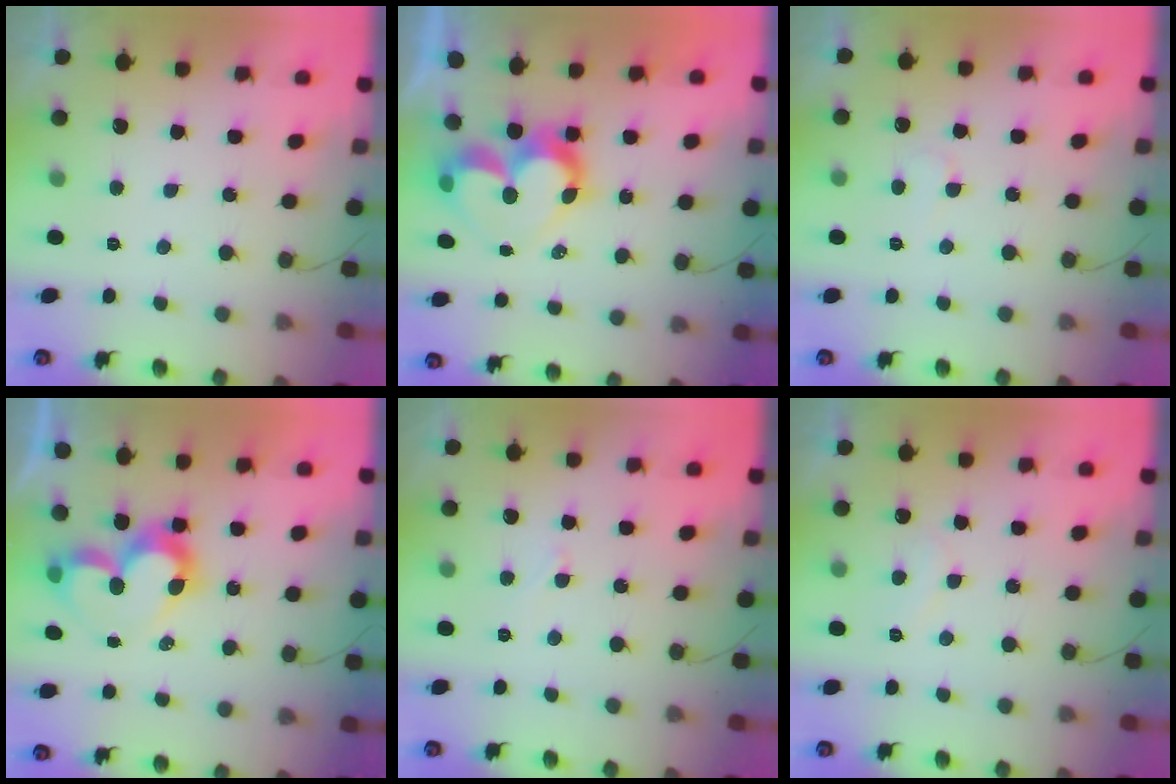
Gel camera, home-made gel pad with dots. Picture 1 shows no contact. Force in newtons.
{"total": 10.4, "press": 10.4, "slide": 0.7}
{"total": 2.7, "press": 2.7, "slide": 0.2}
{"total": 9.2, "press": 9.2, "slide": 0.6}
{"total": 2.6, "press": 2.5, "slide": 0.2}
{"total": 5.3, "press": 5.2, "slide": 0.4}